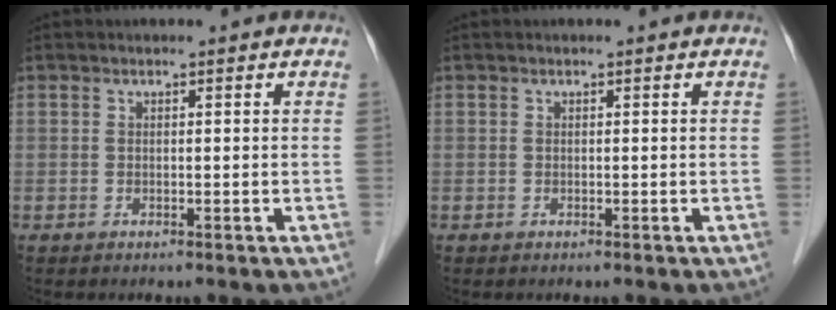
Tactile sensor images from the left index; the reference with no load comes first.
{"total": 0.0}